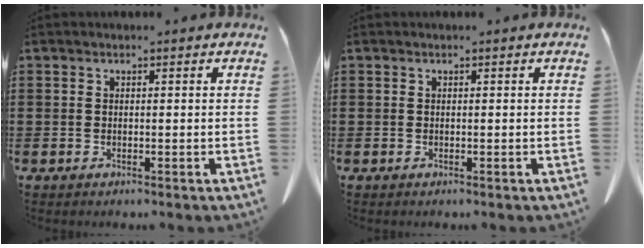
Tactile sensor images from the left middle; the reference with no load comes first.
{"total": 0.0}